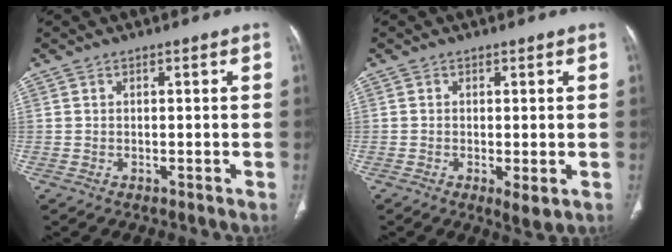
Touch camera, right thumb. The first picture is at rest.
{"total": 3.1, "force": [-0.8, 0.9, 2.8], "torque": [-0.051, -0.012, -0.012]}